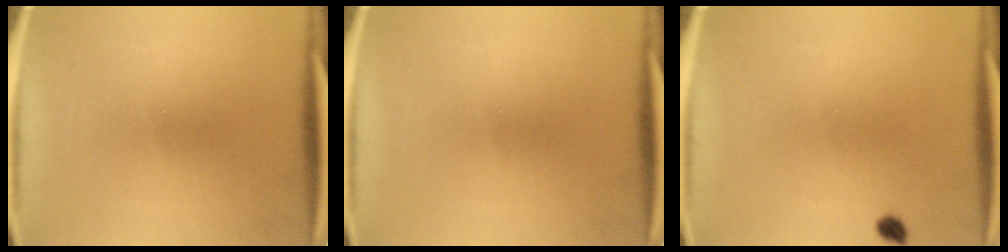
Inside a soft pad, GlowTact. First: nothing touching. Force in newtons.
{"total": 0.0}
{"total": 1.2}